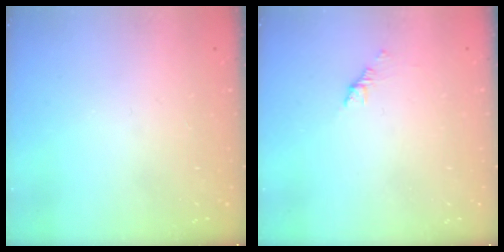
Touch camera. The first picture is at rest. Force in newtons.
{"total": 1.1, "press": 1.0, "slide": 0.5}